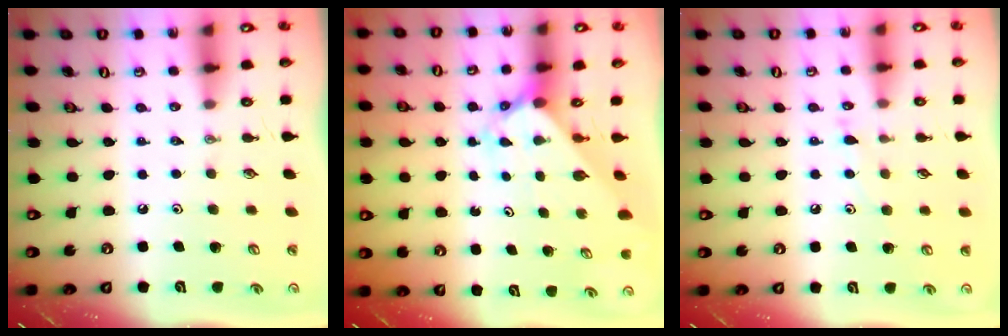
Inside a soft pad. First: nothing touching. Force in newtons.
{"total": 2.2, "press": 2.2, "slide": 0.2}
{"total": 5.5, "press": 5.5, "slide": 0.6}